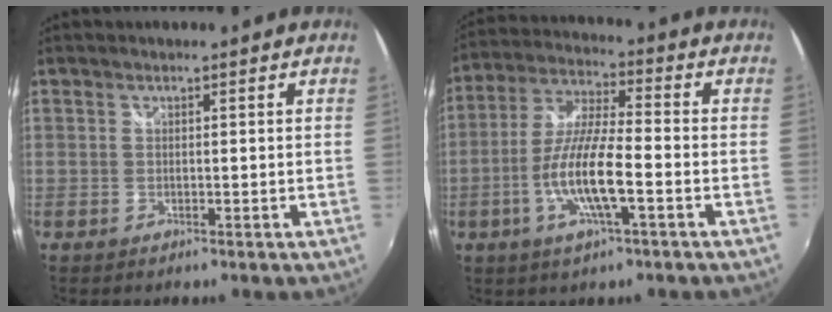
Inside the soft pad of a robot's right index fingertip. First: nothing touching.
{"total": 12.0, "force": [-3.9, 2.0, 11.1], "torque": [-0.230, -0.004, -0.075]}